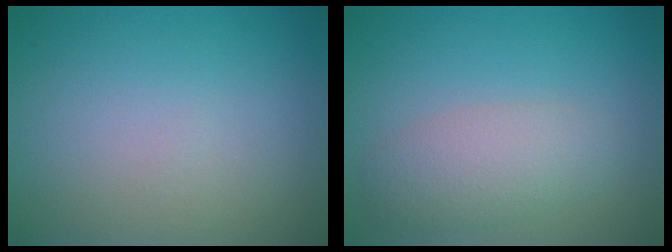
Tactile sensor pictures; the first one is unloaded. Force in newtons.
{"total": 3.5, "press": 3.5, "slide": 0.1}